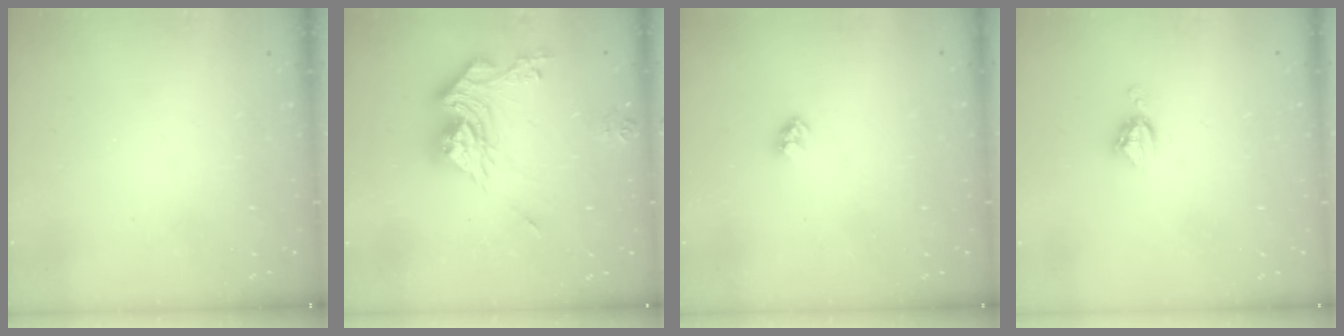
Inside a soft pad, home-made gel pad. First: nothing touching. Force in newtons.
{"total": 16.4, "press": 16.3, "slide": 1.9}
{"total": 2.4, "press": 2.4, "slide": 0.1}
{"total": 5.4, "press": 5.4, "slide": 0.1}